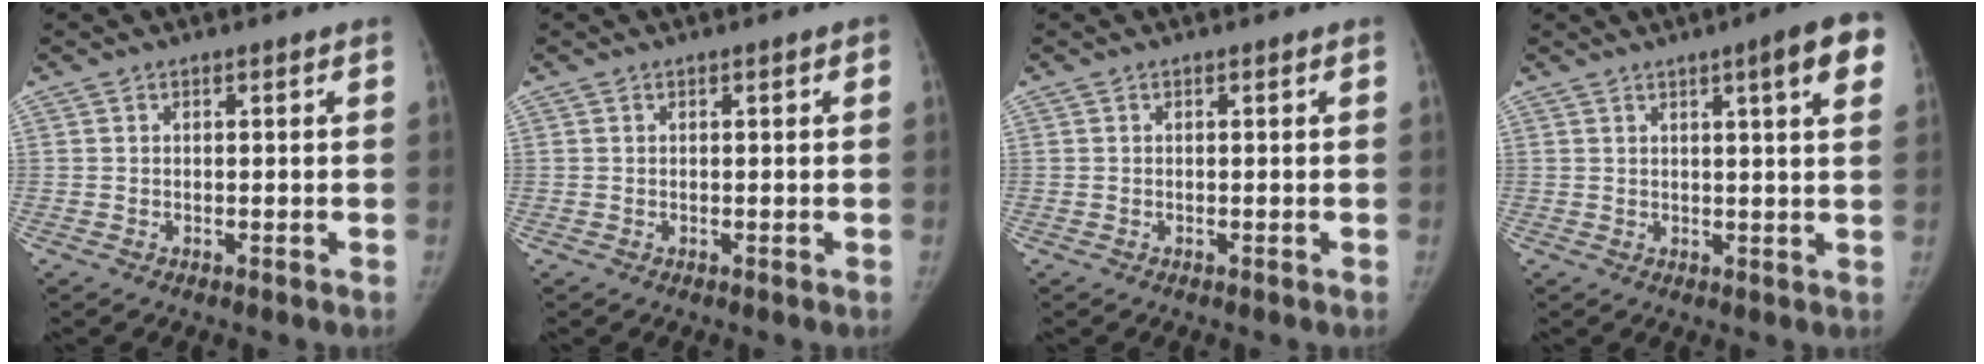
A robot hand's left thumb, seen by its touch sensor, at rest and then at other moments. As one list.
[{"total": 0.6, "force": [0.2, 0.2, 0.6], "torque": [-0.005, 0.002, 0.001]}, {"total": 0.0}, {"total": 8.7, "force": [4.0, 1.0, 7.7], "torque": [-0.086, -0.008, 0.044]}]